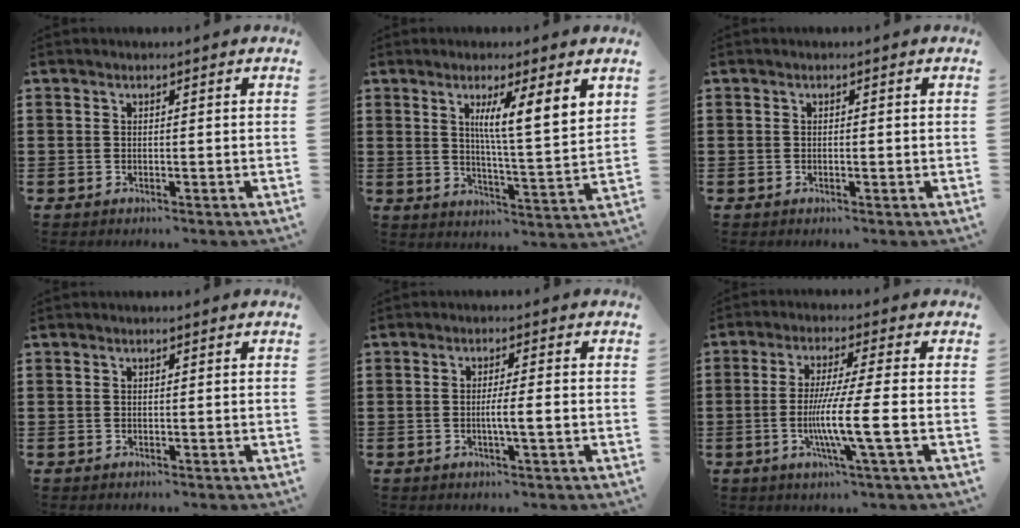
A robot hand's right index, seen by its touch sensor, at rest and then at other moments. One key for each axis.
{"total": 6.4, "fx": 3.0, "fy": 0.1, "fz": 5.6, "tx": -0.102, "ty": -0.013, "tz": 0.043}
{"total": 0.5, "fx": -0.1, "fy": 0.2, "fz": 0.5, "tx": -0.010, "ty": -0.002, "tz": -0.001}
{"total": 0.0}
{"total": 3.1, "fx": -0.7, "fy": 0.0, "fz": 3.0, "tx": -0.052, "ty": -0.005, "tz": -0.015}
{"total": 9.2, "fx": -2.2, "fy": -0.1, "fz": 8.9, "tx": -0.171, "ty": -0.021, "tz": -0.044}